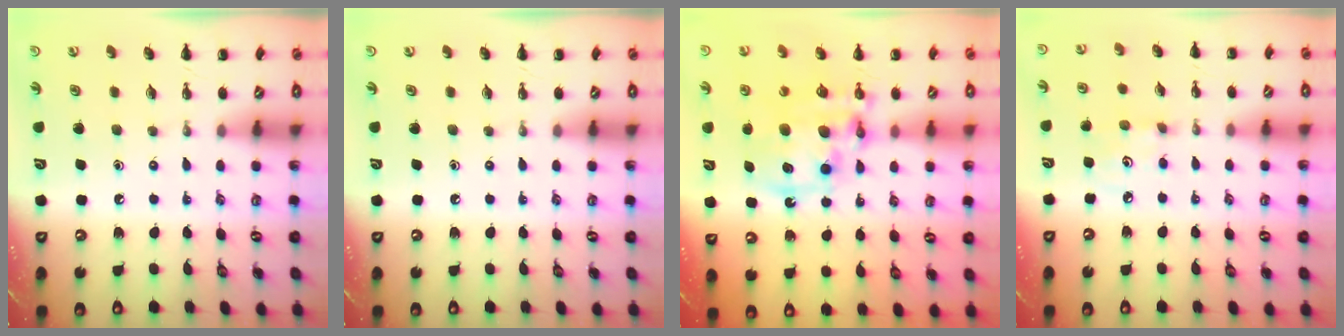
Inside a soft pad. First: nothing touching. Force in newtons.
{"total": 0.0}
{"total": 14.3, "press": 13.8, "slide": 3.4}
{"total": 3.5, "press": 3.4, "slide": 1.0}